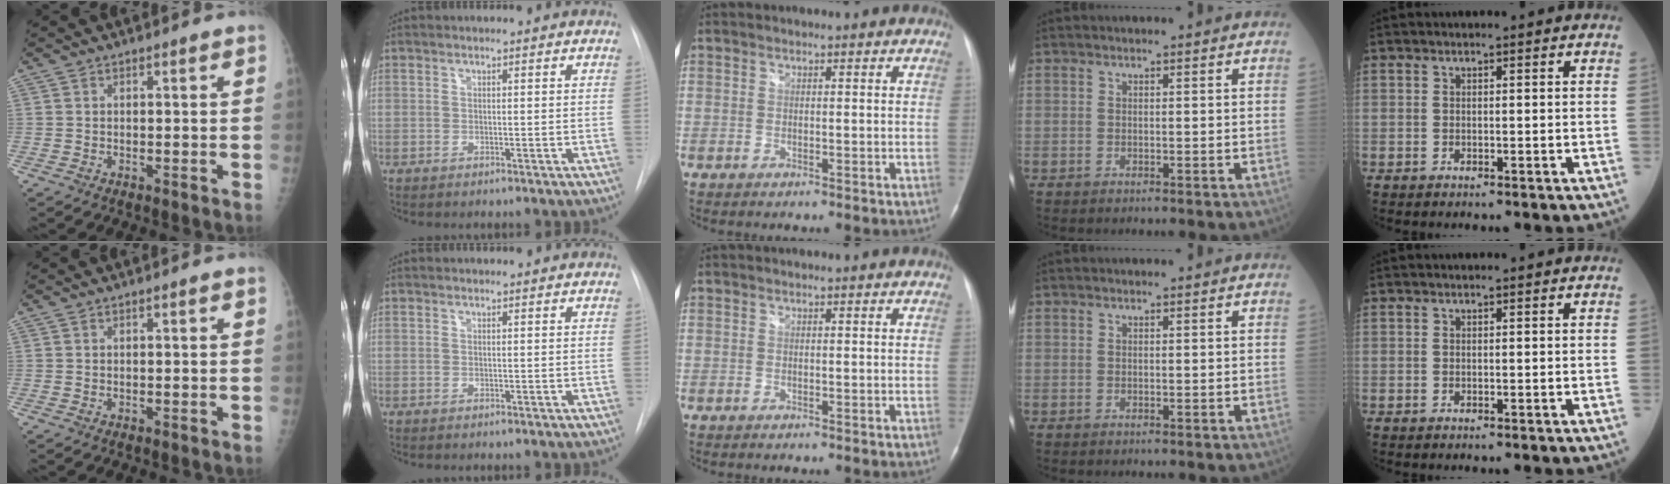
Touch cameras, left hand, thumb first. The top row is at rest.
{}